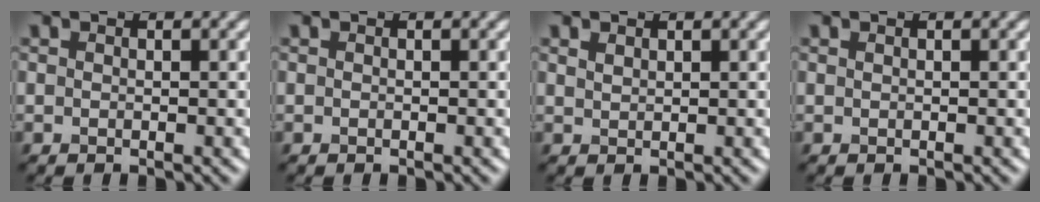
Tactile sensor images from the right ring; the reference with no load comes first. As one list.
[{"total": 0.0}, {"total": 0.9, "force": [0.7, 0.4, 0.3], "torque": [-0.009, 0.000, 0.017]}, {"total": 0.0}]